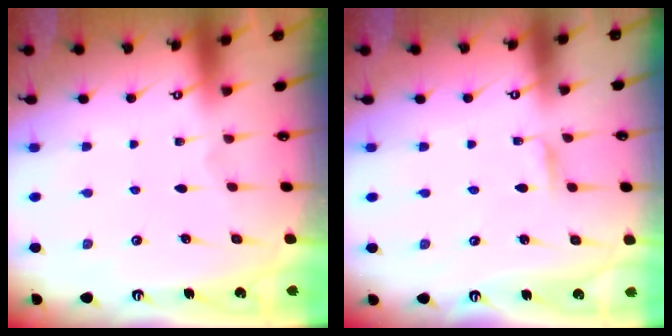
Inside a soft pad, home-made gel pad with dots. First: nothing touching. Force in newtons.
{"total": 2.5, "press": 2.5, "slide": 0.3}